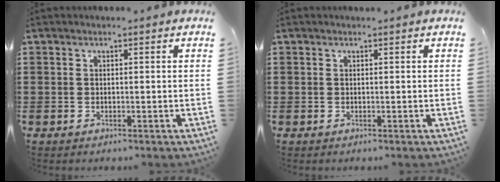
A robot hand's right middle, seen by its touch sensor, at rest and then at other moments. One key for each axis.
{"total": 0.0}